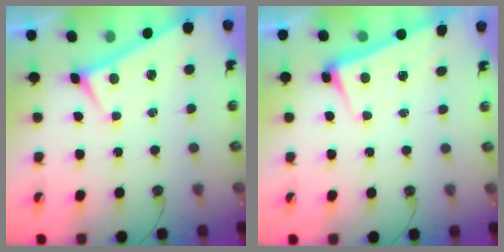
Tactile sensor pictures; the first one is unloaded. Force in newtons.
{"total": 2.7, "press": 2.6, "slide": 0.7}